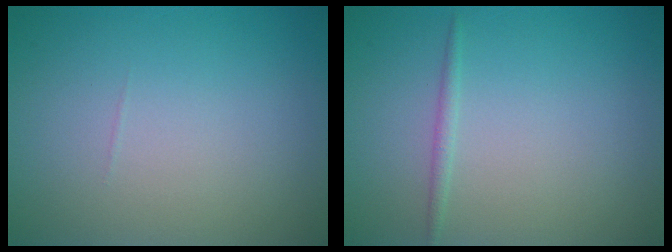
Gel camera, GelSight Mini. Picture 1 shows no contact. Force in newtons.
{"total": 0.7, "press": 0.7, "slide": 0.0}